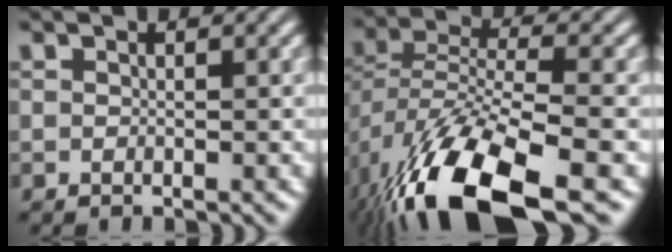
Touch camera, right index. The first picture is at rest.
{"total": 9.4, "force": [-4.3, 3.8, 7.4], "torque": [-0.160, -0.042, -0.043]}